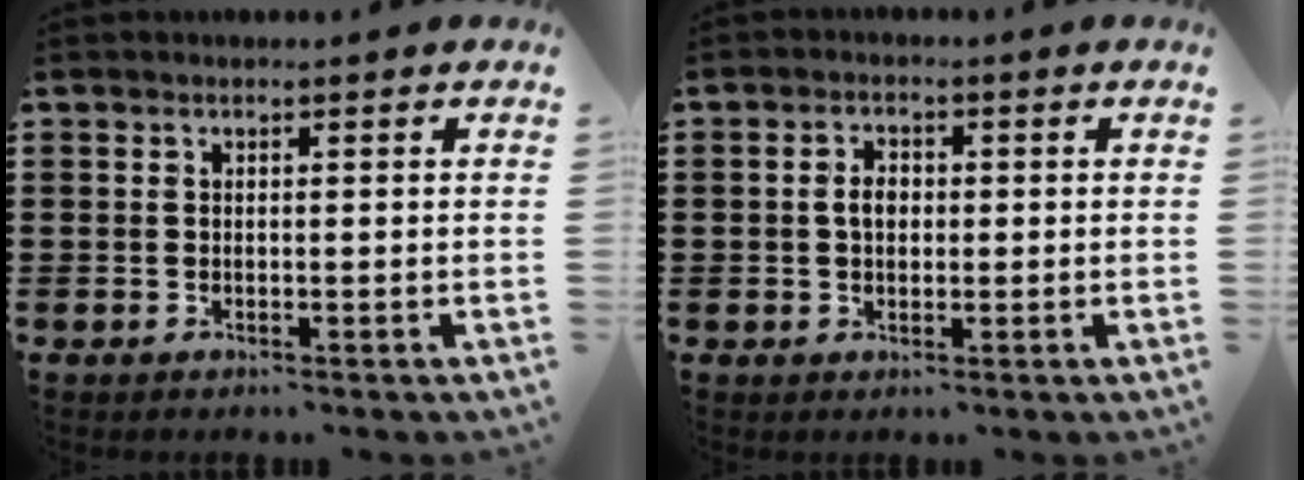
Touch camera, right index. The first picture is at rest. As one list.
[{"total": 2.7, "force": [0.0, 1.7, 2.1], "torque": [-0.042, 0.007, -0.002]}]